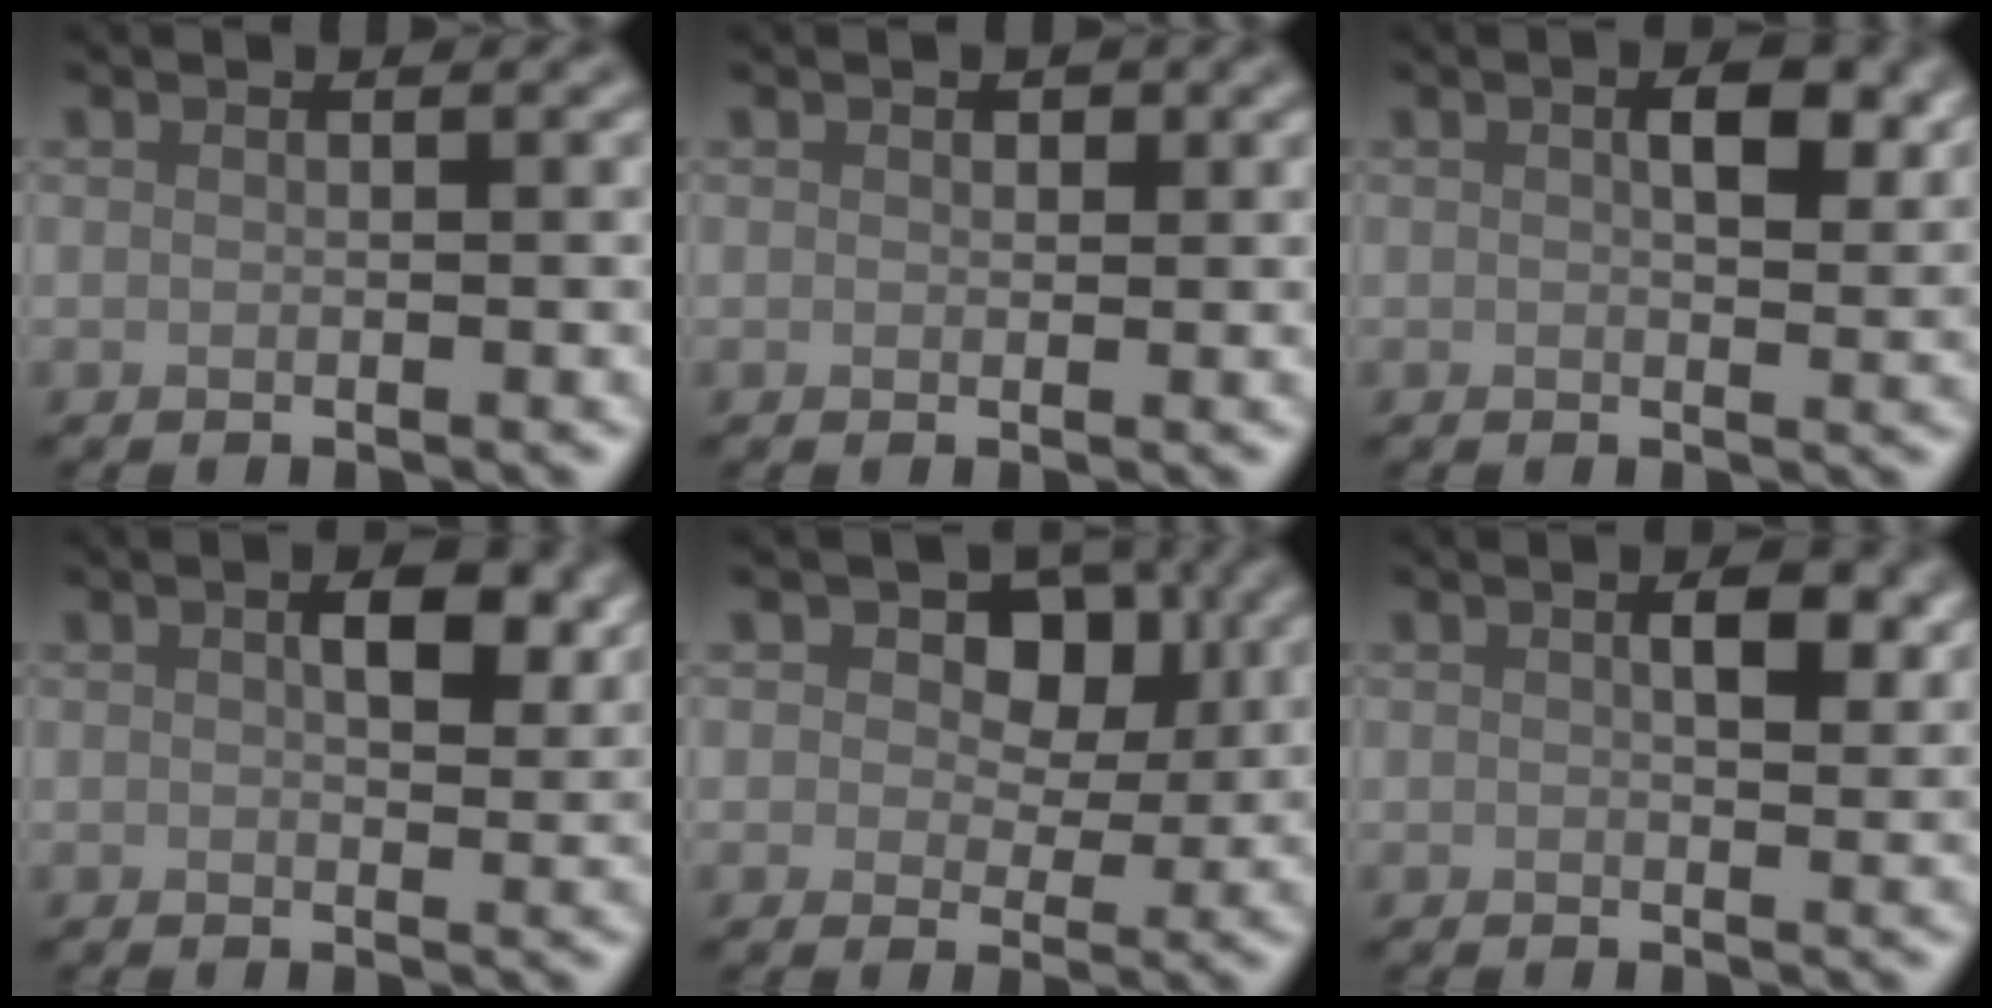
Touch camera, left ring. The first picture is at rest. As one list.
[{"total": 0.8, "force": [0.5, 0.6, 0.3], "torque": [-0.004, -0.002, 0.006]}, {"total": 3.6, "force": [1.3, 1.6, 2.9], "torque": [-0.044, 0.001, 0.022]}, {"total": 4.1, "force": [1.4, 2.0, 3.3], "torque": [-0.049, 0.000, 0.025]}, {"total": 6.5, "force": [2.3, 4.4, 4.2], "torque": [-0.058, 0.004, 0.013]}, {"total": 3.0, "force": [1.0, 1.4, 2.5], "torque": [-0.034, -0.001, 0.017]}]